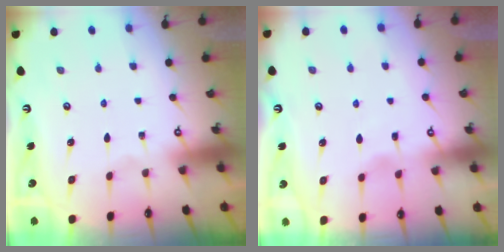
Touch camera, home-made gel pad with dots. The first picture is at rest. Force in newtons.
{"total": 3.0, "press": 2.9, "slide": 0.4}